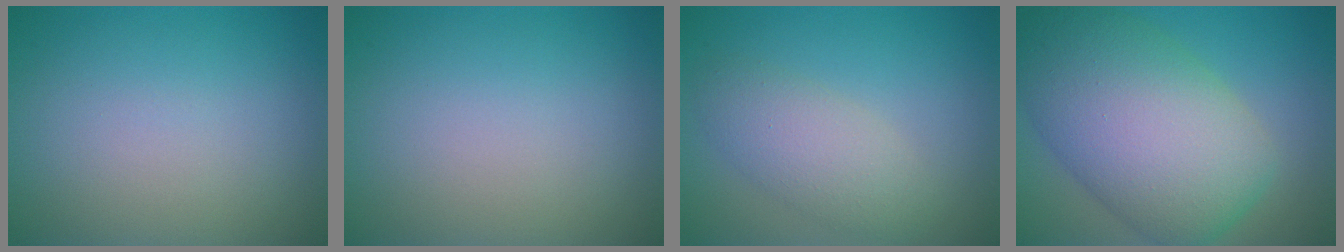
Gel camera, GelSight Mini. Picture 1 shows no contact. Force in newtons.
{"total": 0.0}
{"total": 3.5, "press": 3.5, "slide": 0.0}
{"total": 12.3, "press": 12.3, "slide": 0.3}